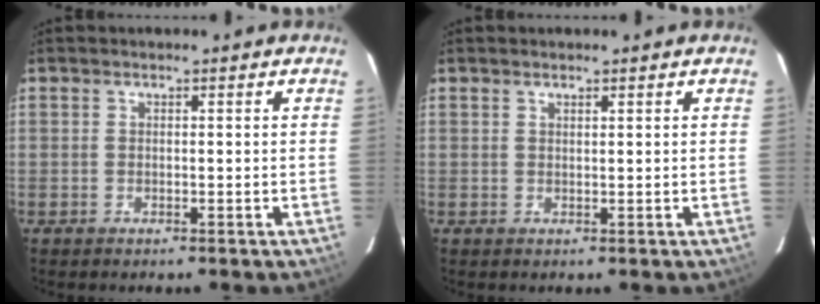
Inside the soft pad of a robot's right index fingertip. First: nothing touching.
{"total": 0.8, "force": [0.7, 0.0, 0.4], "torque": [-0.007, -0.001, 0.012]}